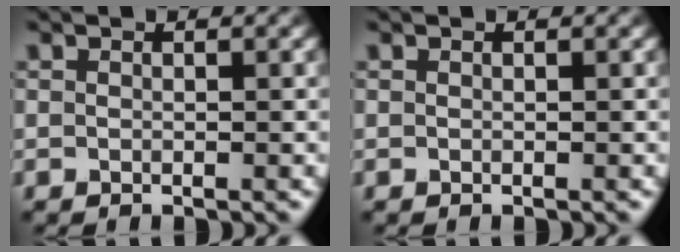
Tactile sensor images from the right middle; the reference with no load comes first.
{"total": 0.0}